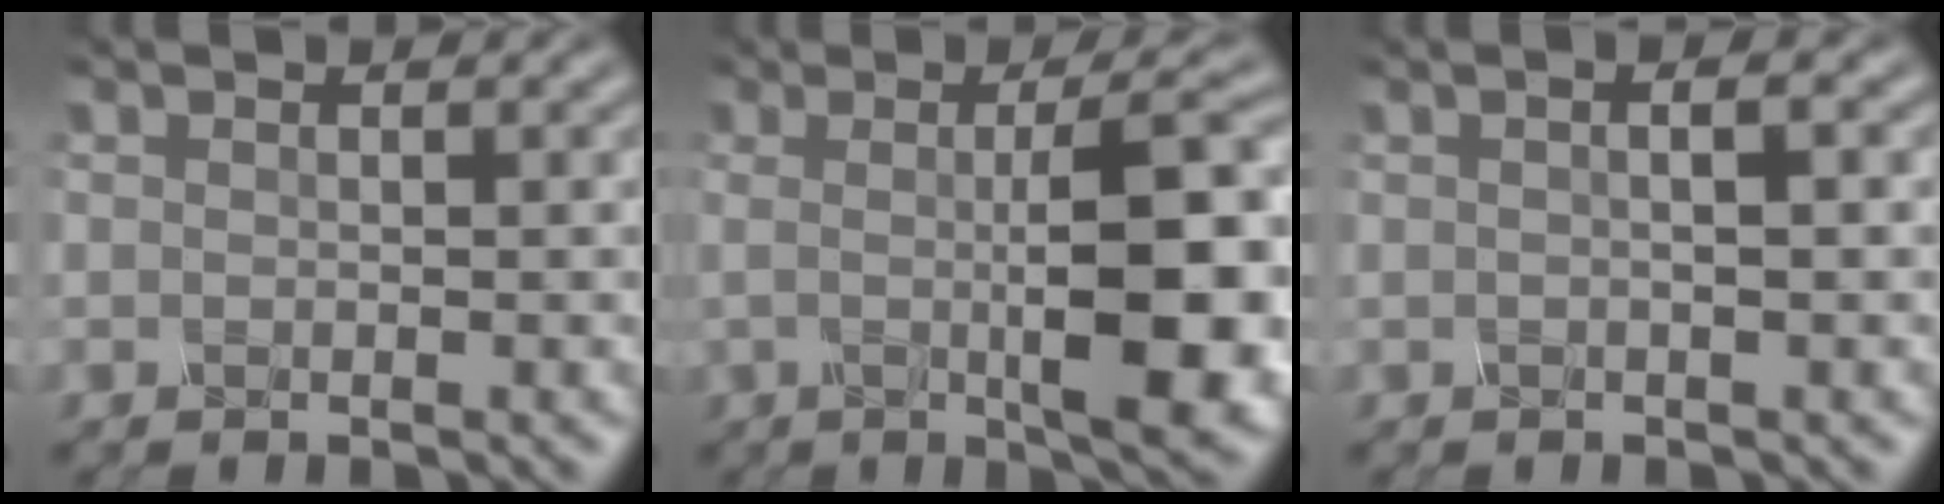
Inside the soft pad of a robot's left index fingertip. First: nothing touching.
{"total": 10.1, "force": [-0.2, 2.5, 9.8], "torque": [-0.125, -0.002, -0.002]}
{"total": 3.1, "force": [0.7, 1.3, 2.7], "torque": [-0.015, 0.012, -0.016]}